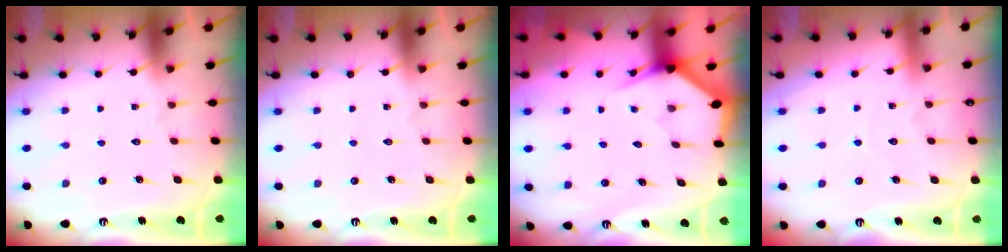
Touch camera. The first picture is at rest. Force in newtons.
{"total": 0.0}
{"total": 3.0, "press": 3.0, "slide": 0.1}
{"total": 3.0, "press": 3.0, "slide": 0.3}